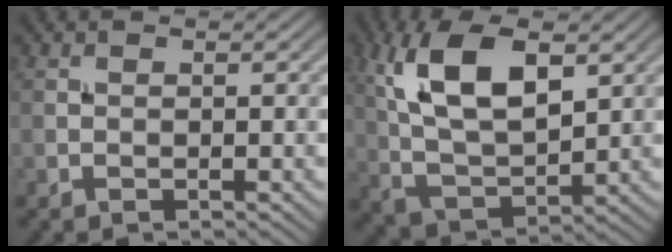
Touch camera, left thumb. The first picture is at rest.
{"total": 11.9, "force": [4.2, 5.8, 9.5], "torque": [-0.206, 0.007, 0.084]}